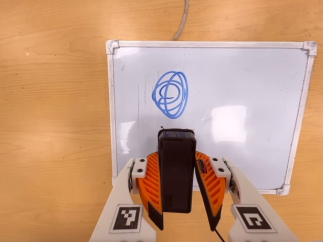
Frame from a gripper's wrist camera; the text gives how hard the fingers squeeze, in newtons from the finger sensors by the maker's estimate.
{"total": 6.7, "left": 4.8, "right": 8.6}